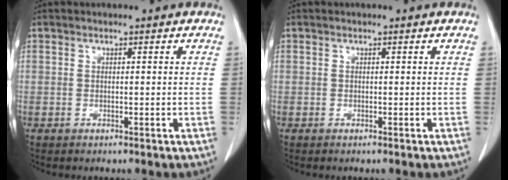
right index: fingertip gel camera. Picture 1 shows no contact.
{"total": 0.0}